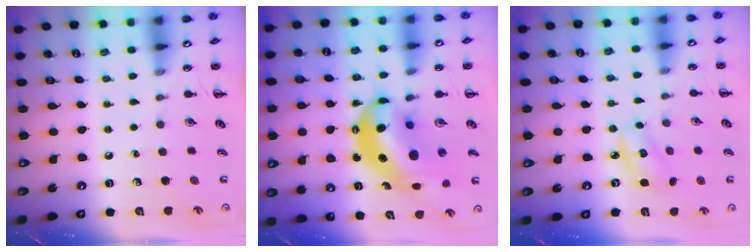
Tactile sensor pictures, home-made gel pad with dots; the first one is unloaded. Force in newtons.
{"total": 12.5, "press": 12.1, "slide": 3.1}
{"total": 4.3, "press": 4.3, "slide": 0.5}